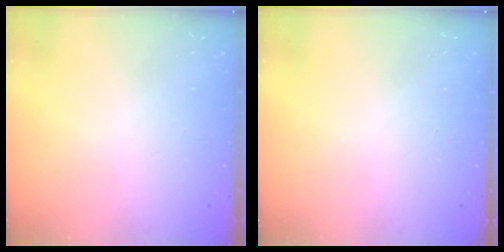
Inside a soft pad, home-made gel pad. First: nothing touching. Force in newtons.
{"total": 0.0}